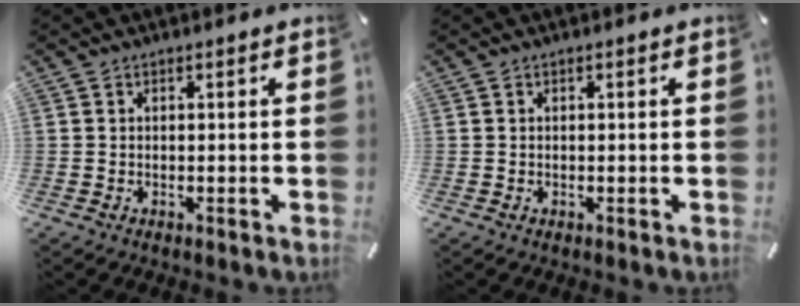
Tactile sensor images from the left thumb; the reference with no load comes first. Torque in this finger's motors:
{"motor_torque": [-0.13, -0.11, 0.04, -0.01, -0.10]}